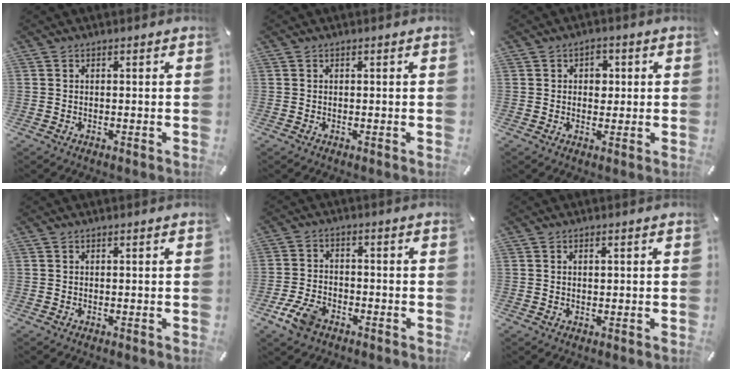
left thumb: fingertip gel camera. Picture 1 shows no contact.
{"total": 0.0}
{"total": 3.8, "force": [0.5, 3.0, 2.3], "torque": [-0.016, -0.003, -0.002]}
{"total": 0.0}
{"total": 7.3, "force": [-4.2, 4.4, 4.1], "torque": [-0.092, 0.016, -0.078]}
{"total": 1.0, "force": [0.3, 0.5, 0.8], "torque": [-0.017, 0.002, 0.004]}